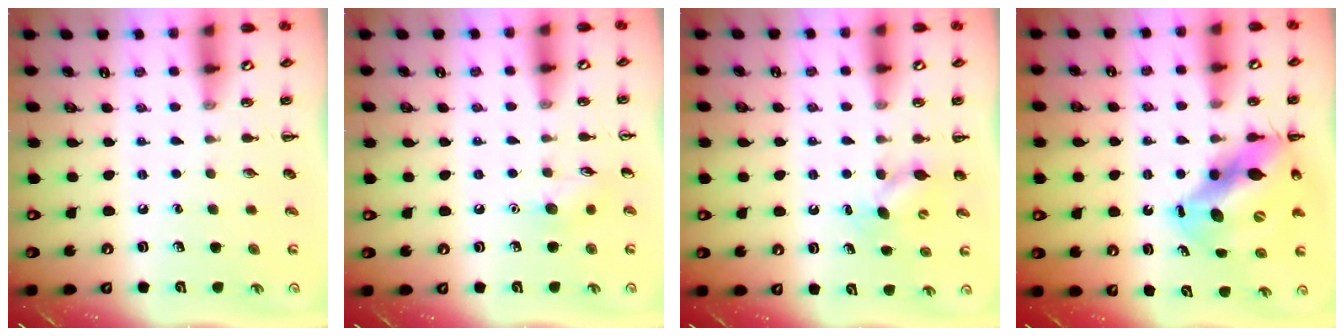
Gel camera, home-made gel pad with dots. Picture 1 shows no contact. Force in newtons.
{"total": 5.7, "press": 5.5, "slide": 1.4}
{"total": 6.1, "press": 6.0, "slide": 1.4}
{"total": 12.1, "press": 11.7, "slide": 3.0}